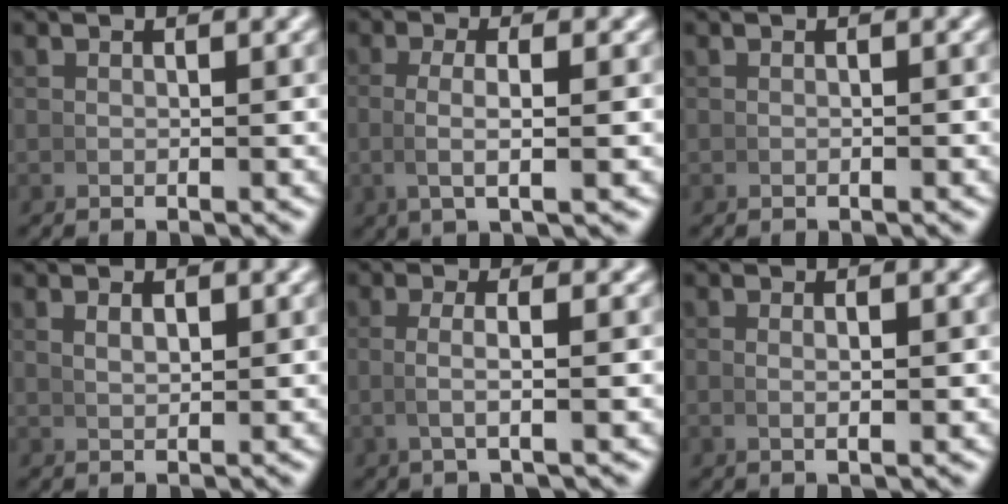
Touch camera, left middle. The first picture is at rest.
{"total": 3.4, "force": [0.3, 0.3, 3.3], "torque": [-0.067, -0.001, 0.007]}
{"total": 0.0}
{"total": 1.2, "force": [0.6, 0.3, 1.0], "torque": [-0.013, -0.001, 0.018]}
{"total": 2.6, "force": [0.1, 0.0, 2.6], "torque": [-0.053, 0.000, 0.004]}
{"total": 1.2, "force": [0.0, 0.2, 1.1], "torque": [-0.023, -0.003, 0.003]}